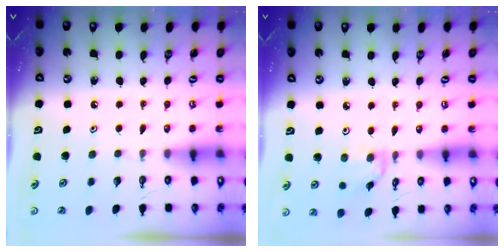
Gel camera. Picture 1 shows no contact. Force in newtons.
{"total": 0.7, "press": 0.6, "slide": 0.4}